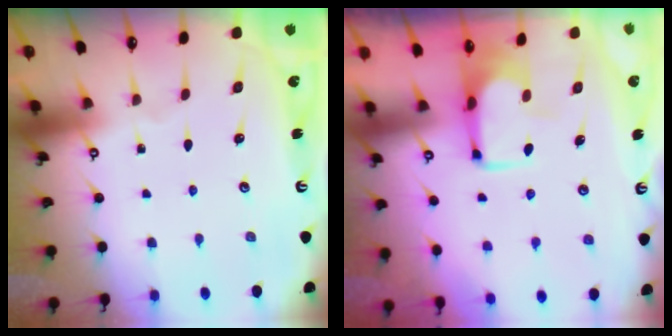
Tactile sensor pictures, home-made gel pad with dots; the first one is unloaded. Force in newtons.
{"total": 4.2, "press": 4.2, "slide": 0.5}